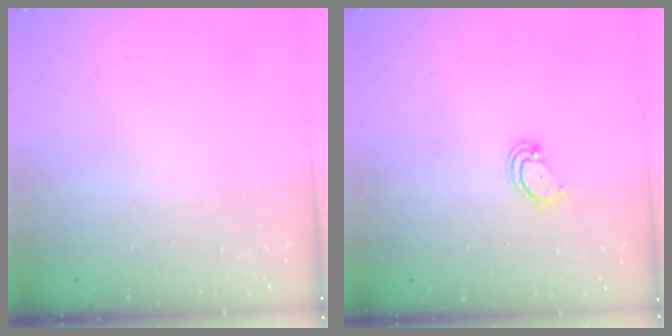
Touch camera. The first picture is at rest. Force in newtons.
{"total": 2.9, "press": 2.9, "slide": 0.2}